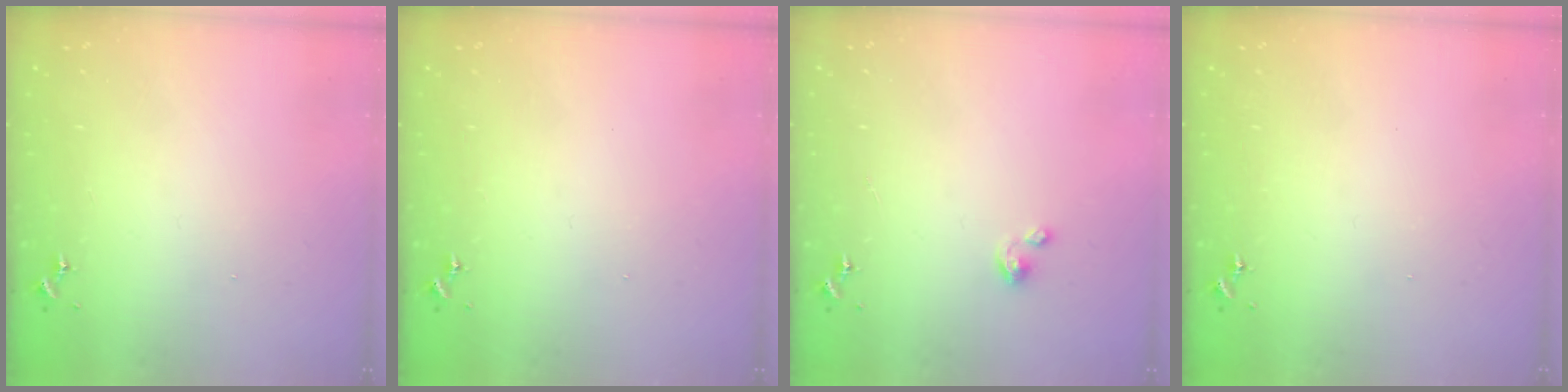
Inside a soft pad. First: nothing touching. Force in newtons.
{"total": 0.0}
{"total": 2.1, "press": 2.1, "slide": 0.1}
{"total": 0.0}